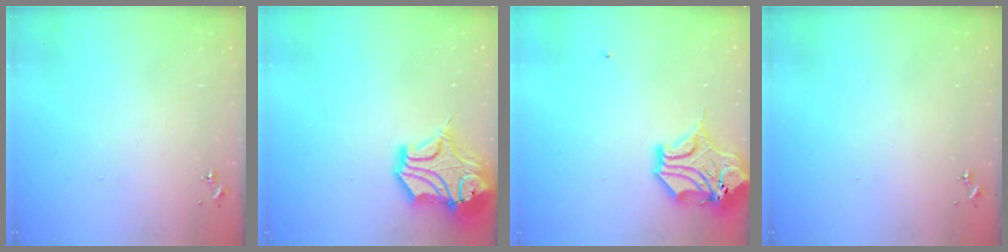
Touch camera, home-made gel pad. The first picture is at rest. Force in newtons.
{"total": 16.9, "press": 16.7, "slide": 2.3}
{"total": 14.3, "press": 14.1, "slide": 2.1}
{"total": 0.0}